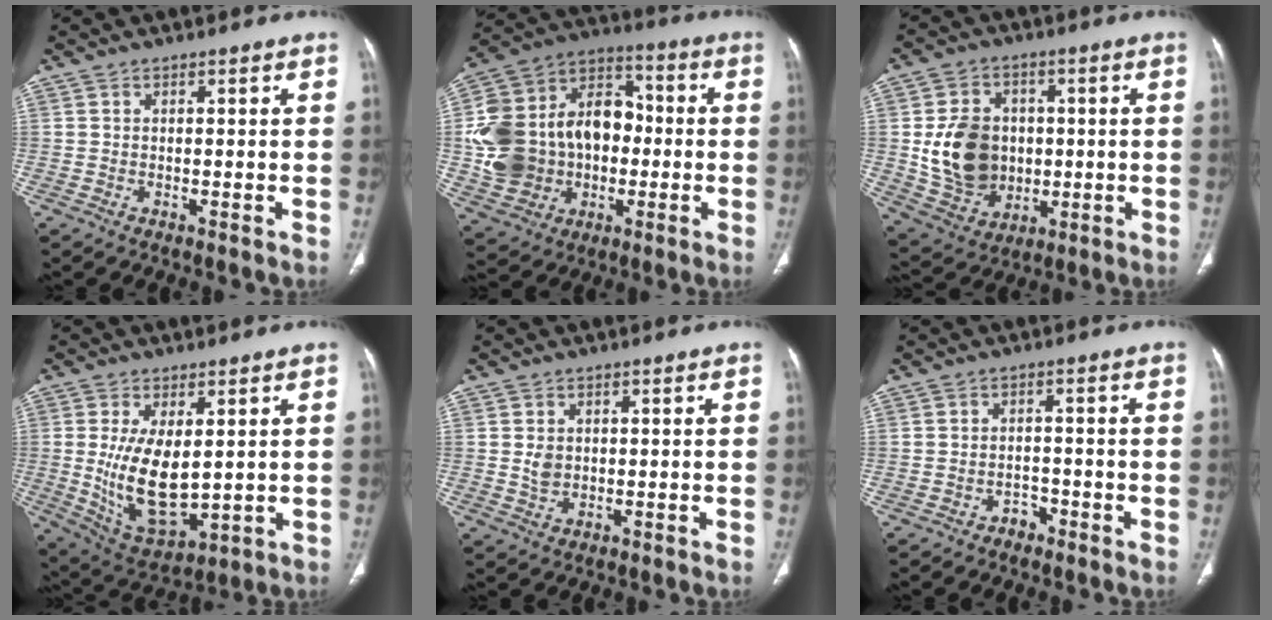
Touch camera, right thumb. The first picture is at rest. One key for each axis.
{"total": 23.4, "fx": -1.2, "fy": 18.0, "fz": 14.9, "tx": -0.259, "ty": 0.043, "tz": -0.006}
{"total": 14.3, "fx": 0.1, "fy": 11.5, "fz": 8.5, "tx": -0.113, "ty": -0.003, "tz": 0.019}
{"total": 13.5, "fx": 0.9, "fy": 6.8, "fz": 11.6, "tx": -0.197, "ty": -0.023, "tz": 0.036}
{"total": 2.3, "fx": 0.3, "fy": 1.9, "fz": 1.4, "tx": -0.019, "ty": -0.003, "tz": 0.010}
{"total": 2.1, "fx": -1.5, "fy": 1.4, "fz": 0.5, "tx": 0.000, "ty": 0.013, "tz": -0.027}